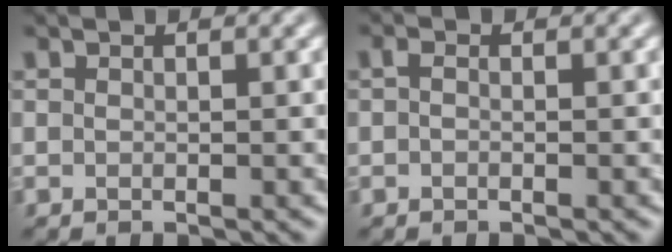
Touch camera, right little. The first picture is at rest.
{"total": 0.6, "force": [-0.3, 0.2, 0.5], "torque": [-0.011, 0.004, -0.009]}